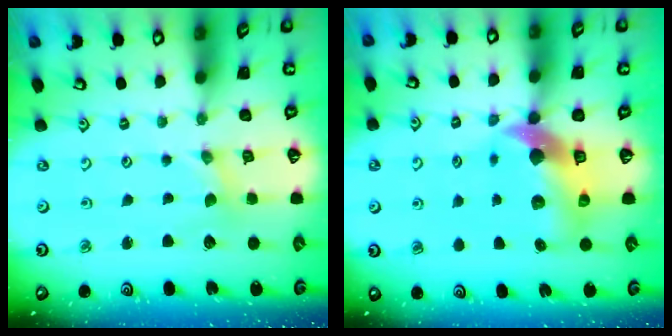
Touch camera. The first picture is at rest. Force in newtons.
{"total": 11.6, "press": 11.5, "slide": 1.8}